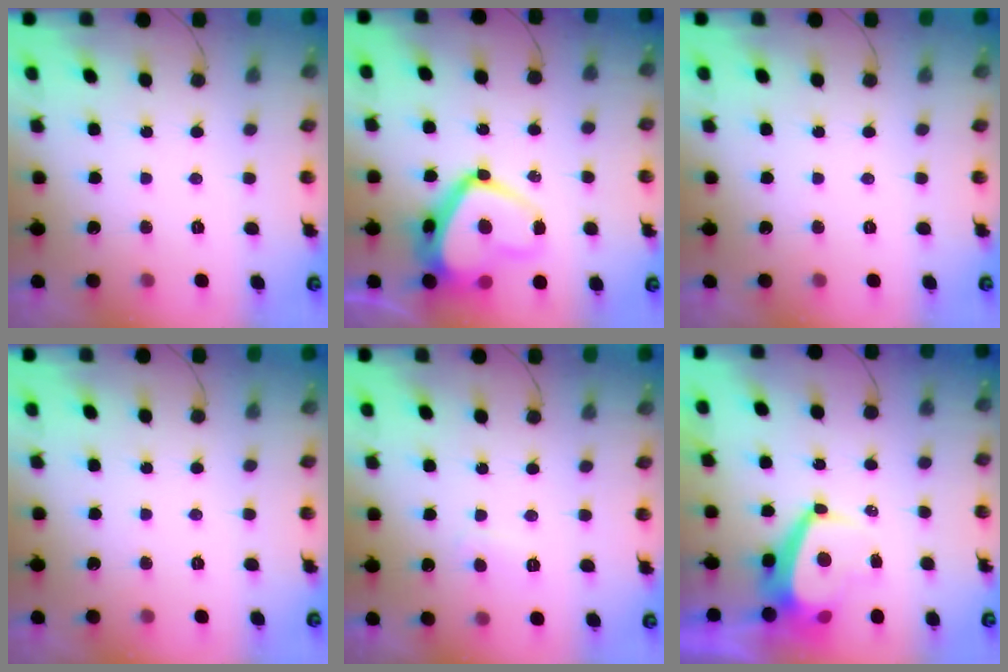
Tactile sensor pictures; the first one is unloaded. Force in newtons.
{"total": 14.4, "press": 14.3, "slide": 1.4}
{"total": 0.0}
{"total": 0.0}
{"total": 2.6, "press": 2.5, "slide": 0.6}
{"total": 6.7, "press": 6.7, "slide": 0.8}